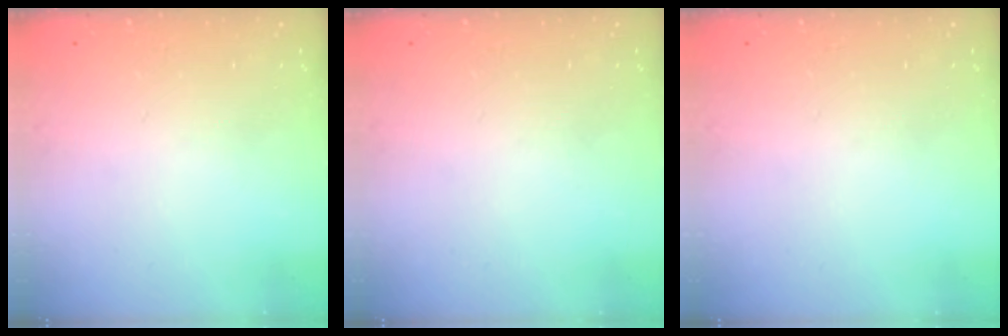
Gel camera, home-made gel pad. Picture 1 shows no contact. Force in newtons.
{"total": 0.0}
{"total": 0.0}